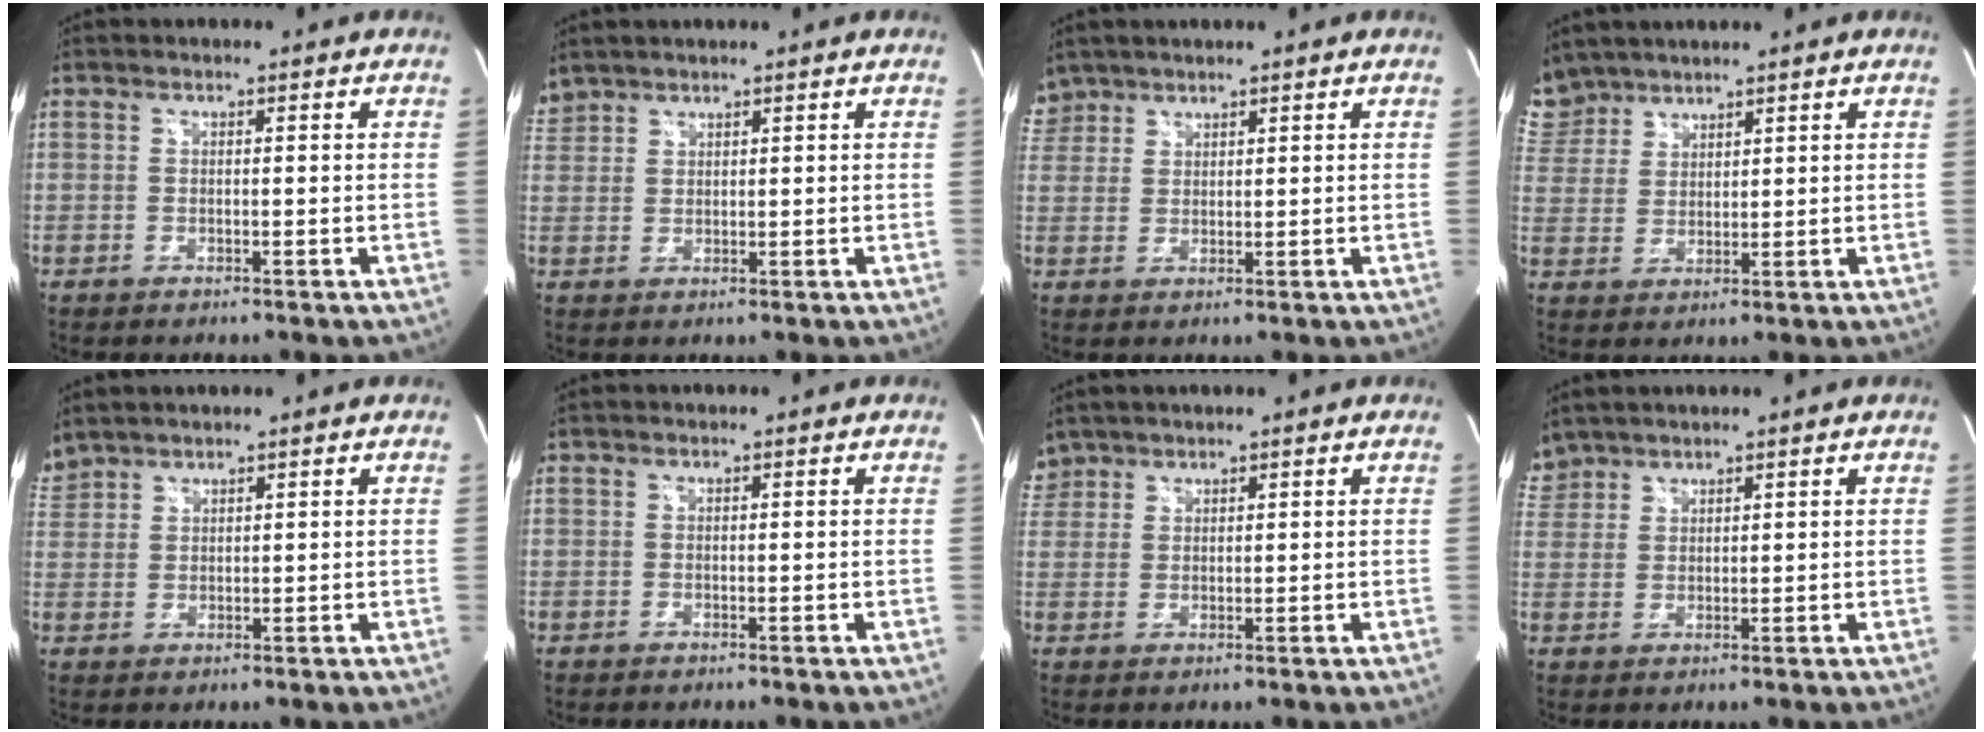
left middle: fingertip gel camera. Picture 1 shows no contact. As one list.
[{"total": 2.9, "force": [2.8, 0.9, 0.0], "torque": [-0.009, 0.019, 0.058]}, {"total": 3.9, "force": [3.3, 2.1, -0.3], "torque": [0.007, 0.013, 0.068]}, {"total": 7.0, "force": [6.3, 3.2, 0.1], "torque": [-0.010, 0.012, 0.136]}, {"total": 3.6, "force": [3.5, 1.0, 0.3], "torque": [-0.020, 0.021, 0.077]}, {"total": 0.0}, {"total": 3.4, "force": [2.9, 1.8, -0.2], "torque": [0.004, 0.012, 0.059]}, {"total": 4.1, "force": [3.8, 1.8, -0.1], "torque": [-0.002, 0.017, 0.081]}]